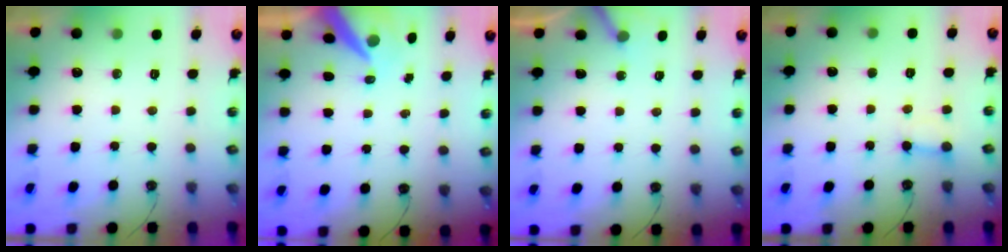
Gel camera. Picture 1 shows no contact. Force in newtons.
{"total": 7.8, "press": 7.8, "slide": 0.8}
{"total": 4.2, "press": 4.2, "slide": 0.3}
{"total": 2.6, "press": 2.6, "slide": 0.4}